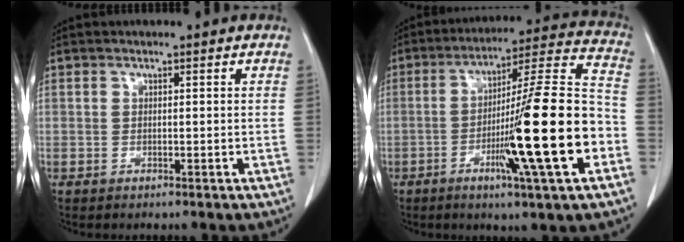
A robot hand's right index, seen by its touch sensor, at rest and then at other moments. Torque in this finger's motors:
{"motor_torque": [1.68, -0.46, 0.76, 0.21]}